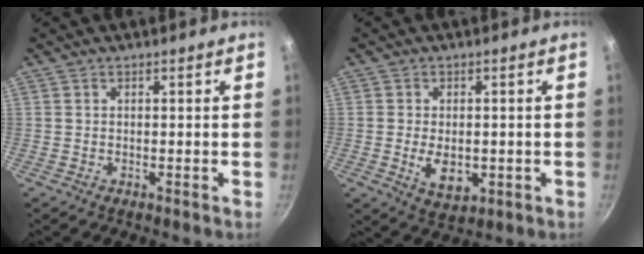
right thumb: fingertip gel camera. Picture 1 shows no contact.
{"total": 6.7, "force": [-1.0, 4.3, 5.0], "torque": [-0.067, -0.006, -0.006]}